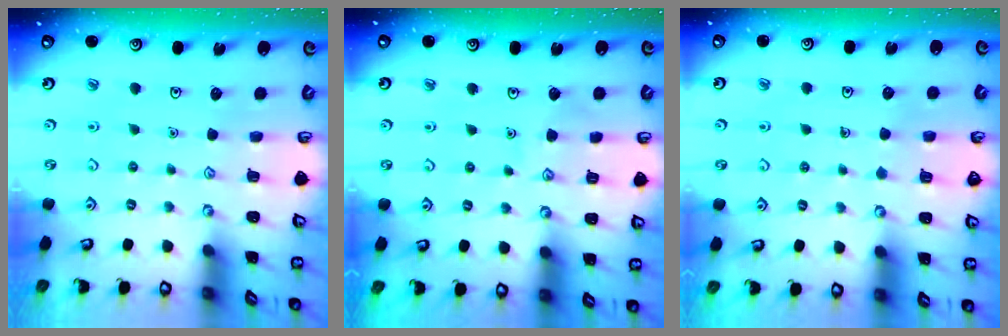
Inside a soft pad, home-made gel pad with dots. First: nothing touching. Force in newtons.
{"total": 5.8, "press": 5.8, "slide": 0.6}
{"total": 3.7, "press": 3.7, "slide": 0.2}